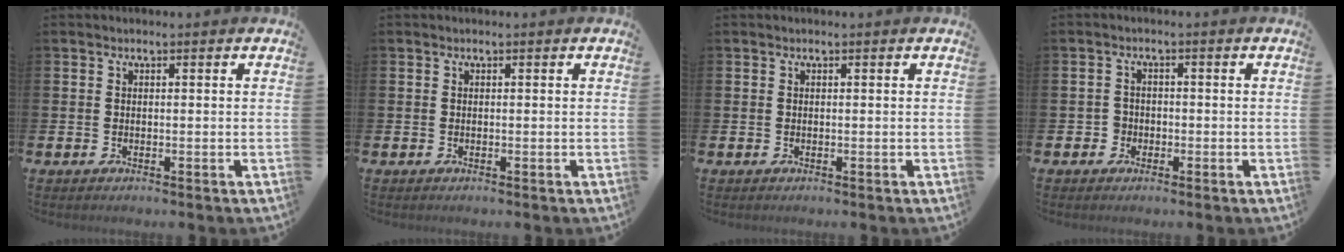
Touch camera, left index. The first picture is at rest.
{"total": 0.0}
{"total": 0.0}
{"total": 2.0, "force": [-1.0, 1.7, 0.0], "torque": [-0.001, 0.003, -0.026]}